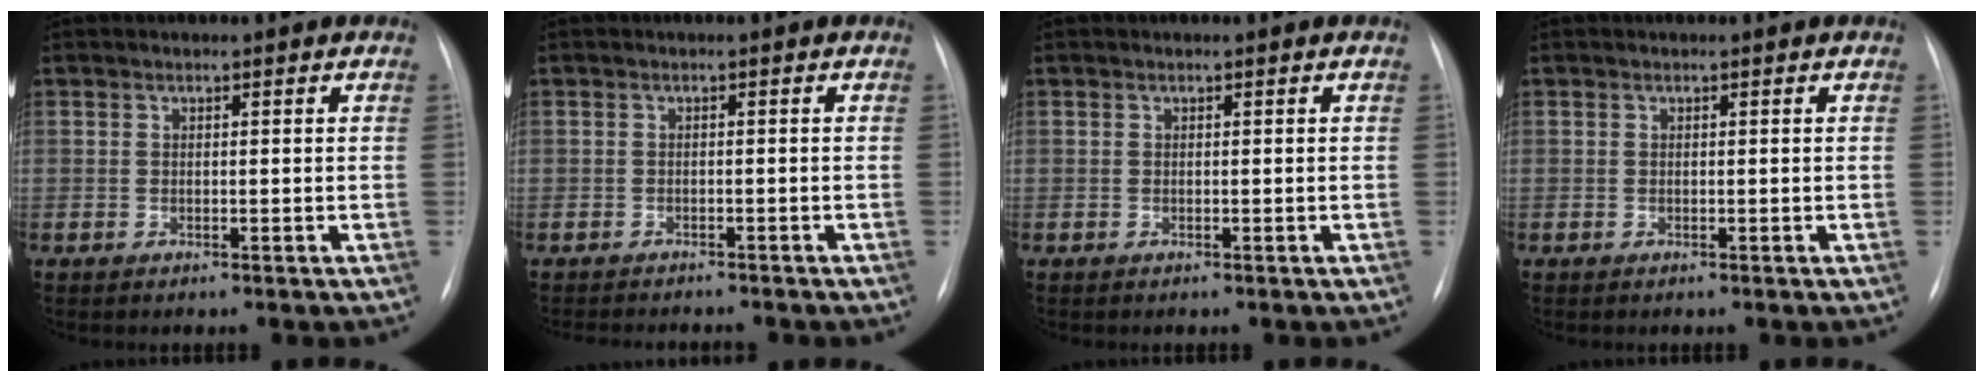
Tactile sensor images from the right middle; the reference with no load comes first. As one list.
[{"total": 6.4, "force": [-5.8, 1.6, 2.1], "torque": [-0.024, -0.001, -0.076]}, {"total": 0.0}, {"total": 0.0}]